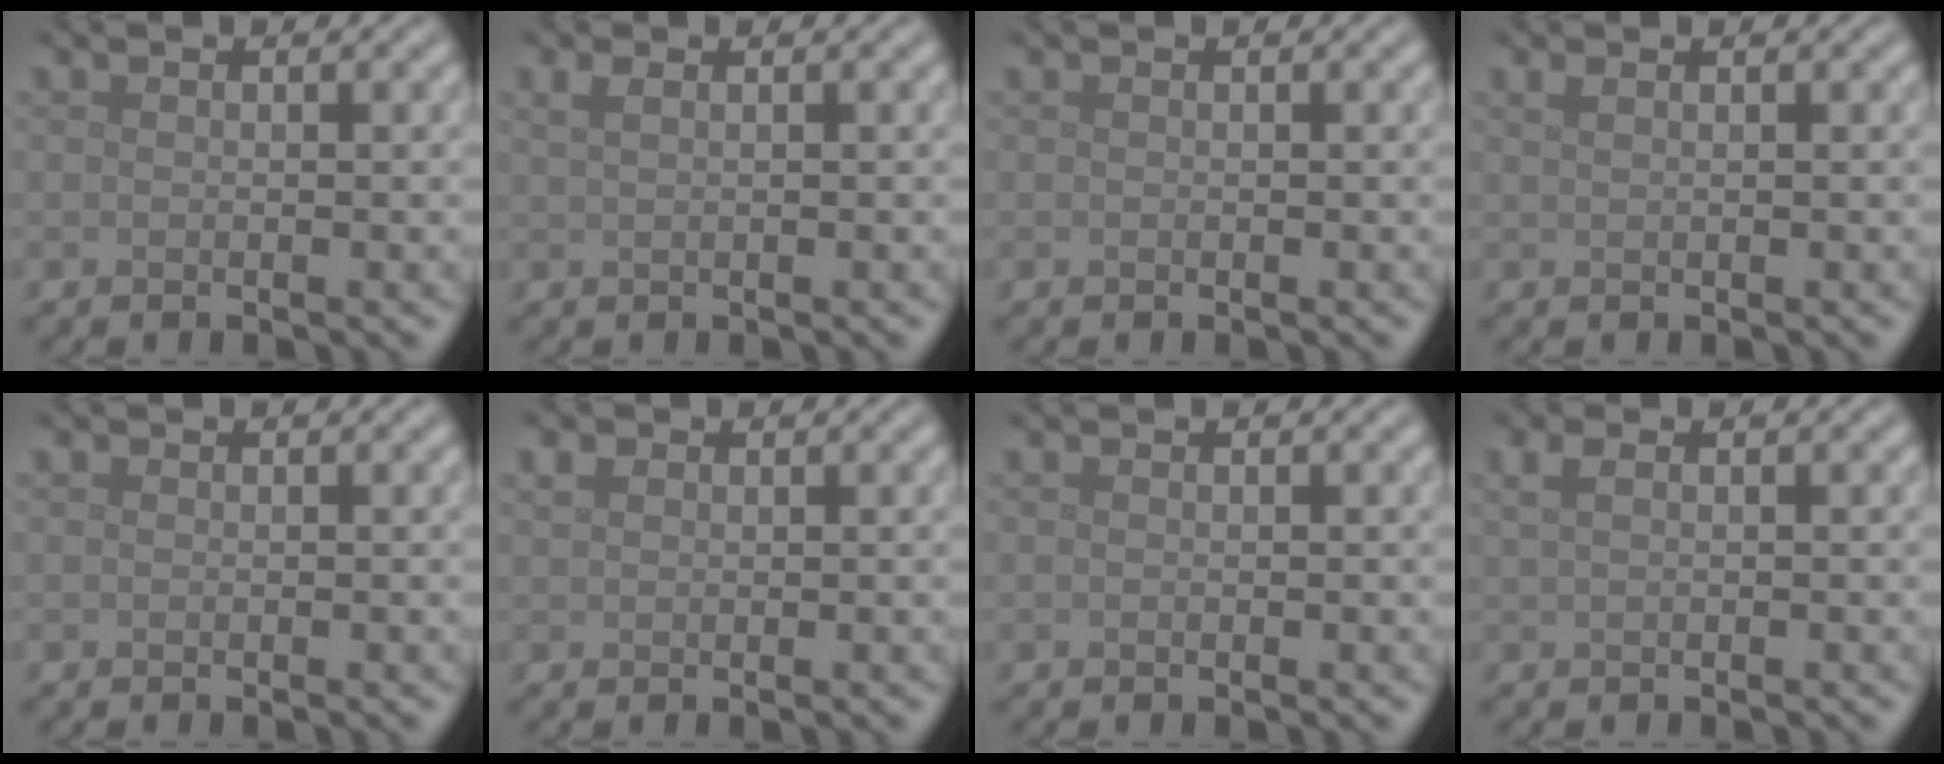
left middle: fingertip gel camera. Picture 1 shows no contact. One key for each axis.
{"total": 1.3, "fx": 0.8, "fy": 0.5, "fz": 0.9, "tx": -0.016, "ty": 0.004, "tz": 0.014}
{"total": 0.0}
{"total": 0.7, "fx": 0.5, "fy": 0.3, "fz": 0.4, "tx": -0.009, "ty": 0.004, "tz": 0.011}
{"total": 0.0}
{"total": 1.0, "fx": 0.6, "fy": 0.7, "fz": 0.3, "tx": -0.006, "ty": 0.005, "tz": 0.009}
{"total": 0.0}
{"total": 1.5, "fx": 0.7, "fy": 0.6, "fz": 1.1, "tx": -0.023, "ty": 0.009, "tz": 0.012}